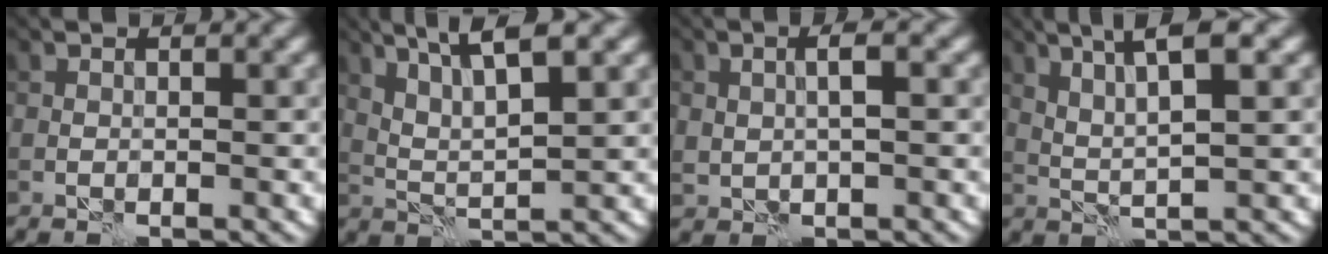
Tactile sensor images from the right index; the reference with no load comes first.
{"total": 5.4, "force": [3.2, 0.9, 4.3], "torque": [-0.084, 0.004, 0.061]}
{"total": 2.3, "force": [0.4, 1.1, 2.0], "torque": [-0.041, 0.003, 0.009]}
{"total": 5.1, "force": [2.4, 0.8, 4.4], "torque": [-0.083, 0.005, 0.047]}